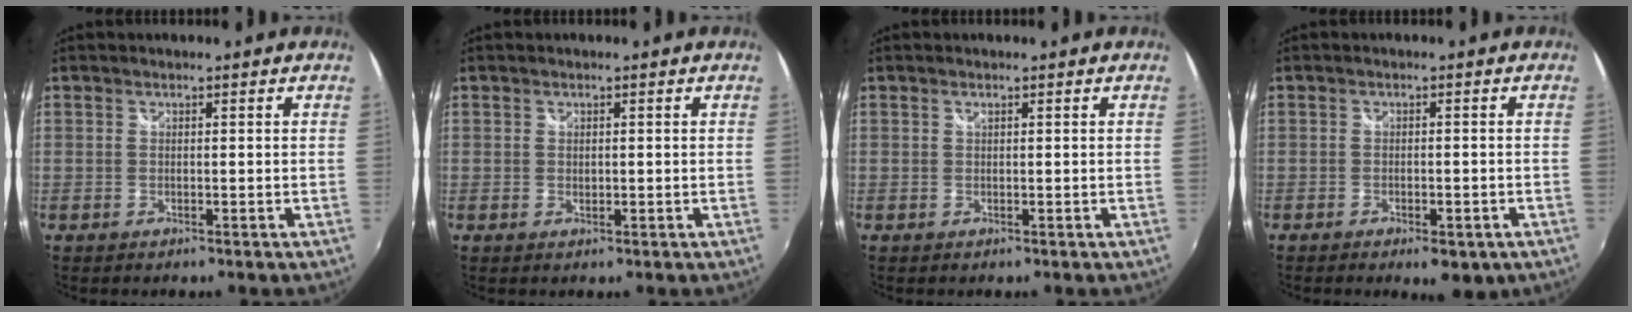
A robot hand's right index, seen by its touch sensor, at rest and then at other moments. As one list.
[{"total": 0.7, "force": [0.2, 0.6, 0.4], "torque": [-0.004, 0.000, 0.005]}, {"total": 0.0}, {"total": 5.6, "force": [-3.5, 2.2, 3.8], "torque": [-0.068, -0.015, -0.042]}]